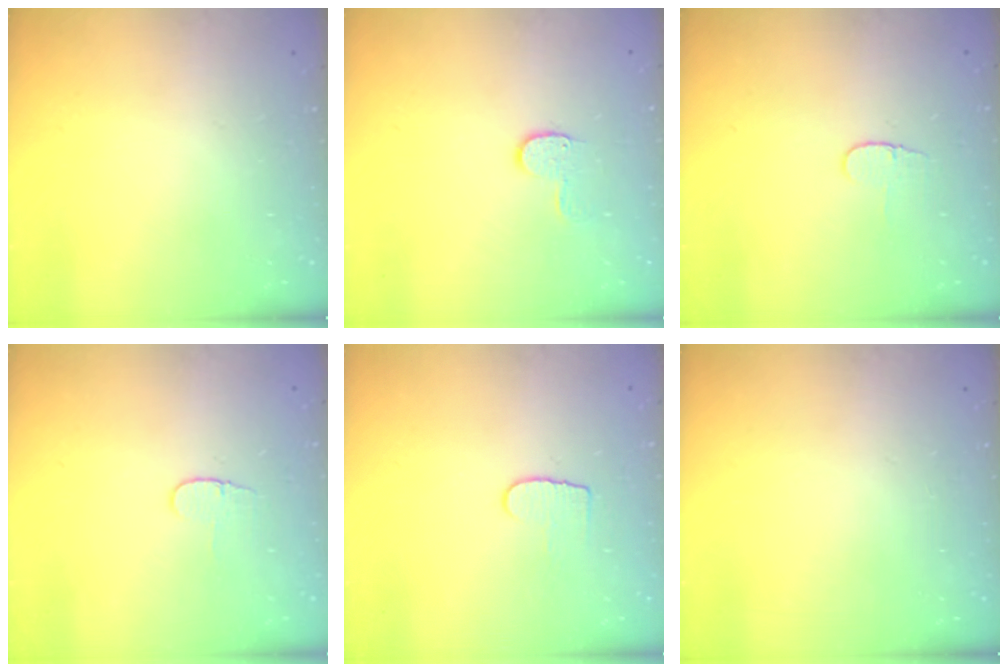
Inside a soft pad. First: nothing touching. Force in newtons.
{"total": 5.5, "press": 5.5, "slide": 0.6}
{"total": 3.7, "press": 3.7, "slide": 0.5}
{"total": 3.7, "press": 3.7, "slide": 0.5}
{"total": 5.7, "press": 5.6, "slide": 0.5}
{"total": 0.0}